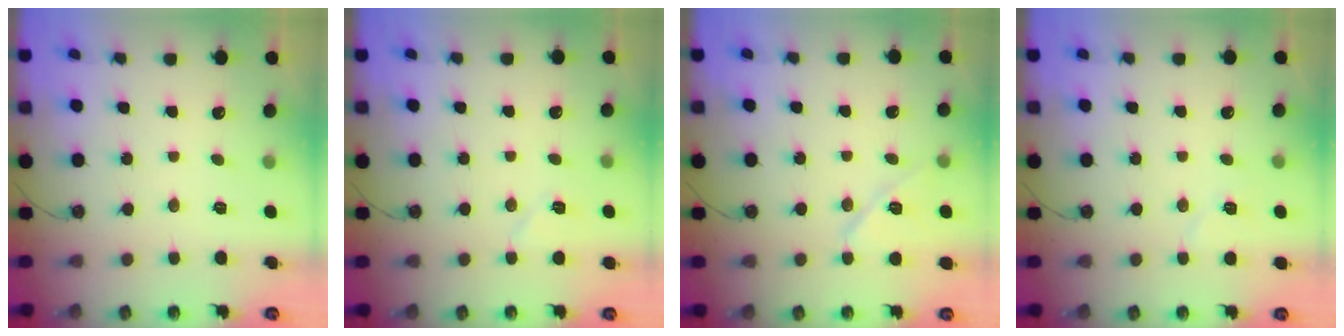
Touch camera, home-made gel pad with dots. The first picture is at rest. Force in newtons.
{"total": 5.8, "press": 5.5, "slide": 1.7}
{"total": 9.8, "press": 8.7, "slide": 4.7}
{"total": 5.9, "press": 5.4, "slide": 2.4}